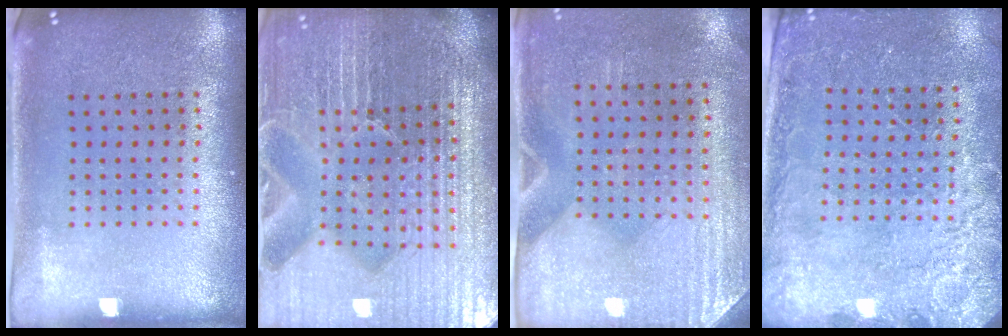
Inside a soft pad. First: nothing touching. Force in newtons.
{"total": 6.9, "press": 6.1, "slide": 3.3}
{"total": 2.9, "press": 2.5, "slide": 1.4}
{"total": 2.5, "press": 2.5, "slide": 0.5}